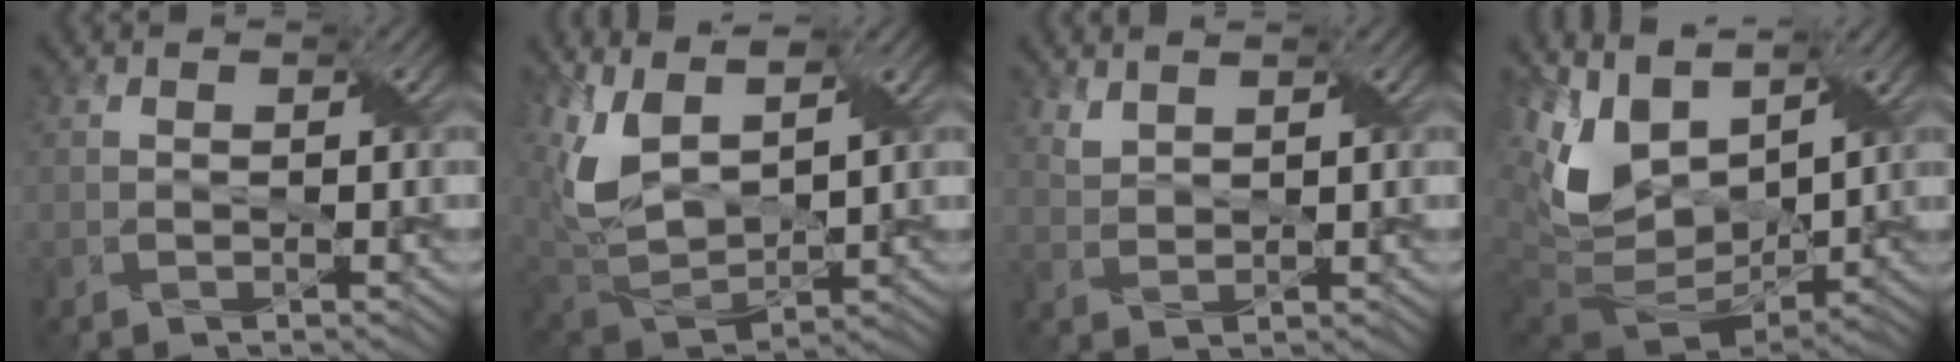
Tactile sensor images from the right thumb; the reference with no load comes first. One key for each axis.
{"total": 9.7, "fx": 4.3, "fy": 4.8, "fz": 7.3, "tx": -0.195, "ty": 0.004, "tz": 0.089}
{"total": 1.9, "fx": 1.6, "fy": 0.7, "fz": 0.7, "tx": -0.024, "ty": 0.001, "tz": 0.039}
{"total": 13.8, "fx": 4.1, "fy": 8.8, "fz": 9.8, "tx": -0.239, "ty": -0.006, "tz": 0.094}